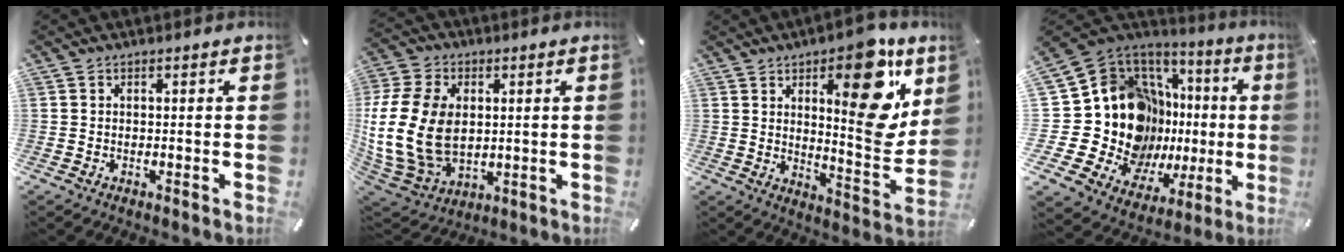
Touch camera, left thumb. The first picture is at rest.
{"total": 20.0, "force": [1.1, 14.9, 13.3], "torque": [-0.297, -0.007, 0.022]}
{"total": 19.0, "force": [8.9, 6.9, 15.3], "torque": [-0.179, -0.068, 0.133]}
{"total": 24.8, "force": [1.4, 17.0, 18.0], "torque": [-0.323, -0.097, 0.078]}